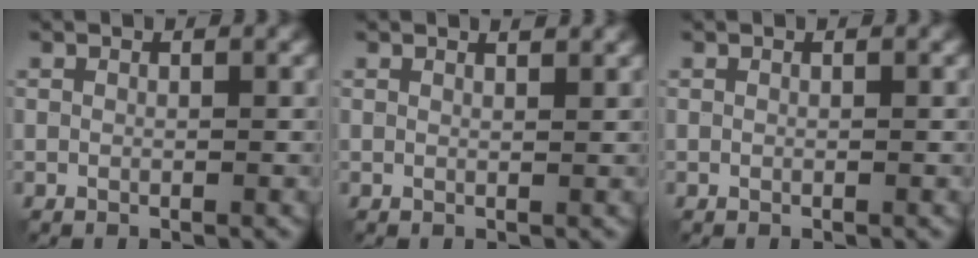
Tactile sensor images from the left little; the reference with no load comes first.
{"total": 0.9, "force": [0.9, 0.1, 0.3], "torque": [-0.006, -0.001, 0.012]}
{"total": 0.0}